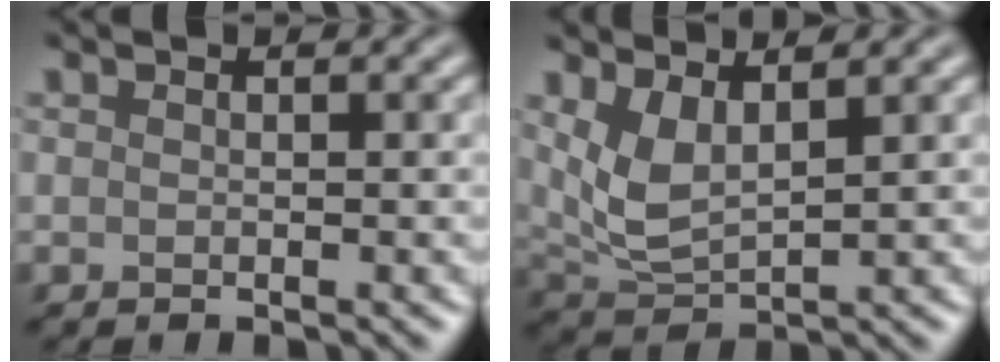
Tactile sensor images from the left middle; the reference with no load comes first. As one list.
[{"total": 3.7, "force": [1.7, 1.4, 2.9], "torque": [-0.073, -0.009, 0.040]}]